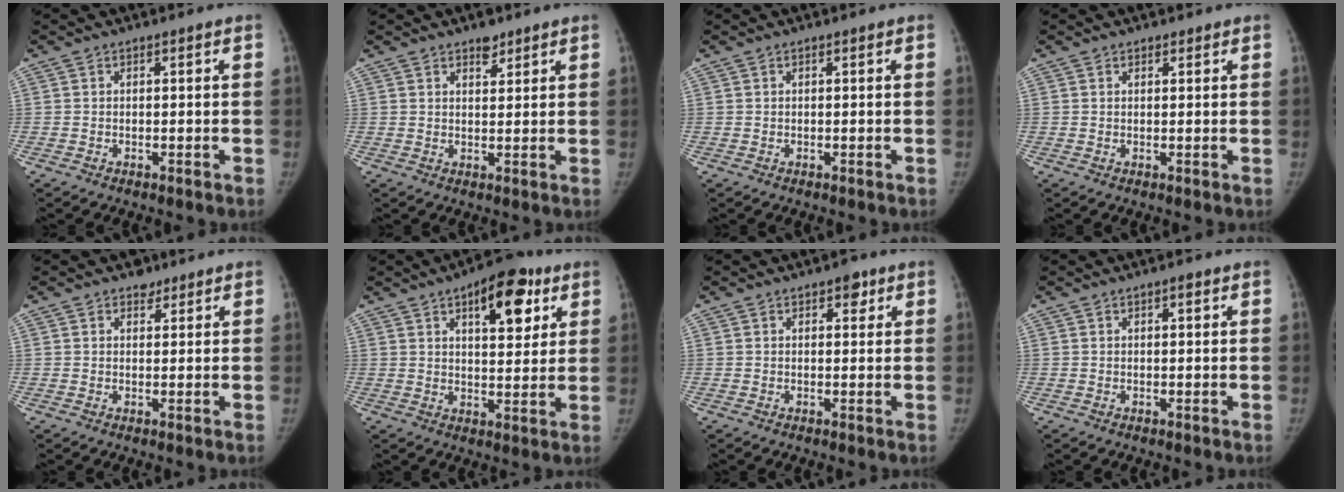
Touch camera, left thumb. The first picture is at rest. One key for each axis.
{"total": 2.9, "fx": 2.1, "fy": 1.5, "fz": 1.3, "tx": -0.004, "ty": -0.013, "tz": 0.033}
{"total": 0.0}
{"total": 0.8, "fx": 0.6, "fy": 0.5, "fz": 0.0, "tx": 0.011, "ty": -0.004, "tz": 0.005}
{"total": 2.3, "fx": 1.6, "fy": 1.6, "fz": 0.5, "tx": 0.009, "ty": -0.007, "tz": 0.018}
{"total": 12.3, "fx": 5.9, "fy": 5.7, "fz": 9.2, "tx": -0.090, "ty": -0.016, "tz": 0.080}
{"total": 2.8, "fx": 1.5, "fy": 1.6, "fz": 1.7, "tx": -0.005, "ty": -0.004, "tz": 0.017}
{"total": 1.3, "fx": 0.6, "fy": 0.6, "fz": 1.0, "tx": -0.010, "ty": 0.001, "tz": 0.007}